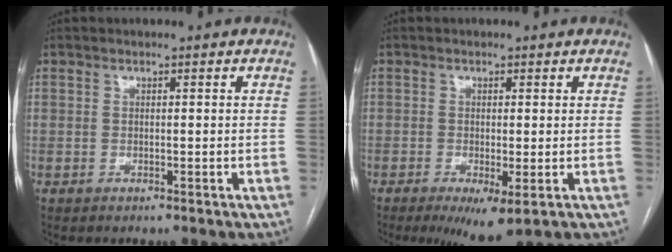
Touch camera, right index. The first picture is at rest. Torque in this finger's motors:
{"motor_torque": [1.06, -0.93, 0.36, 0.09]}